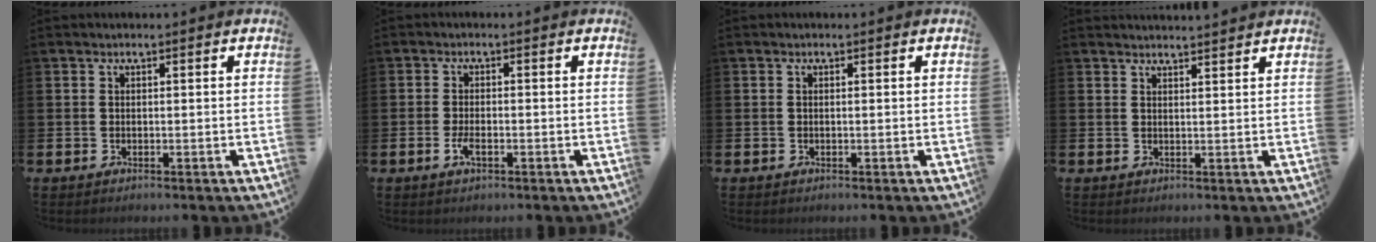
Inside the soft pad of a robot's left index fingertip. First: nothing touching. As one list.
[{"total": 2.5, "force": [-0.8, 1.0, 2.1], "torque": [-0.039, 0.002, -0.015]}, {"total": 0.0}, {"total": 2.3, "force": [2.3, -0.2, -0.2], "torque": [0.007, -0.015, 0.040]}]